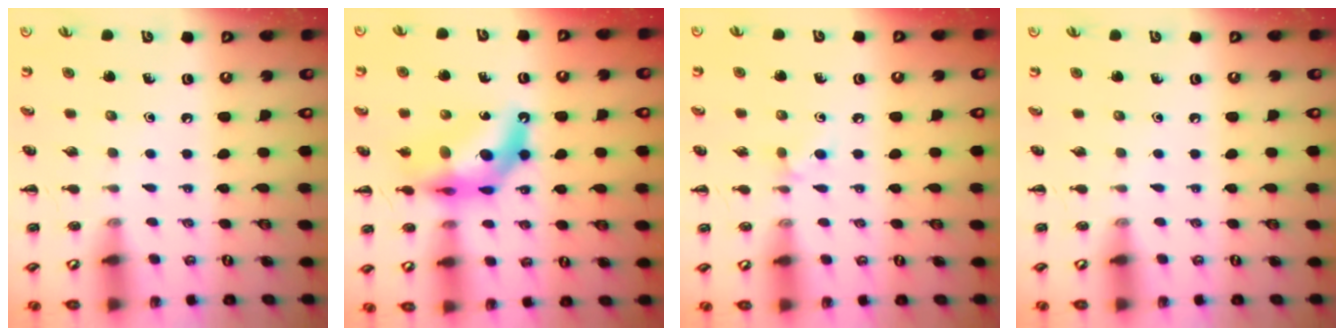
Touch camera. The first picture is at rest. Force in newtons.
{"total": 13.5, "press": 12.9, "slide": 4.0}
{"total": 5.7, "press": 5.4, "slide": 1.7}
{"total": 0.0}